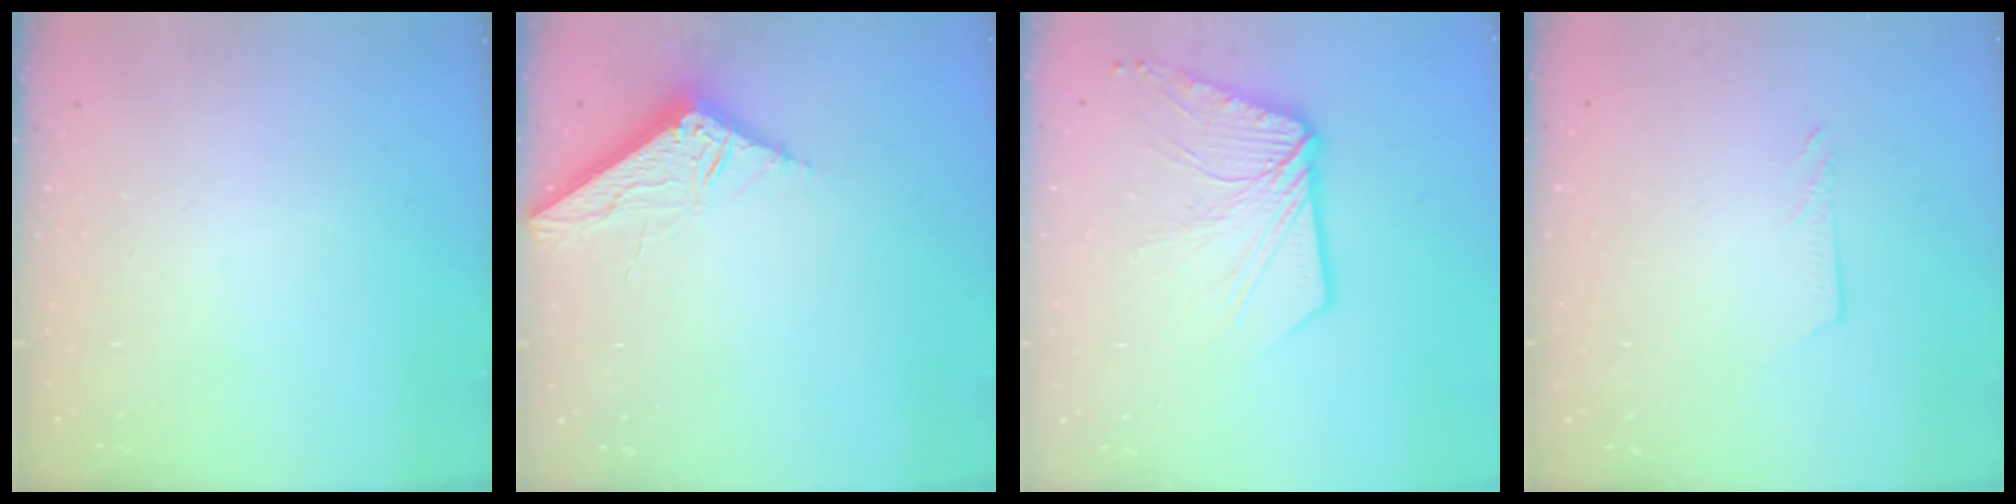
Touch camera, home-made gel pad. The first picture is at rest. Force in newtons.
{"total": 7.8, "press": 7.8, "slide": 0.3}
{"total": 12.8, "press": 12.7, "slide": 1.4}
{"total": 3.5, "press": 3.5, "slide": 0.5}